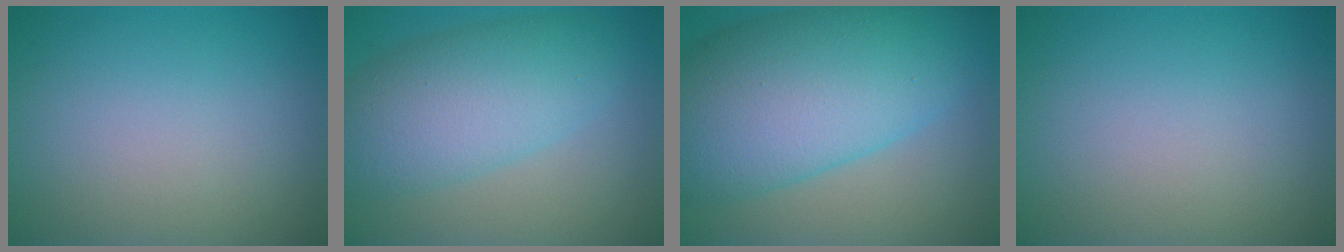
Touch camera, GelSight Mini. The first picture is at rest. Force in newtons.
{"total": 7.5, "press": 7.5, "slide": 0.2}
{"total": 13.2, "press": 13.2, "slide": 0.4}
{"total": 0.0}